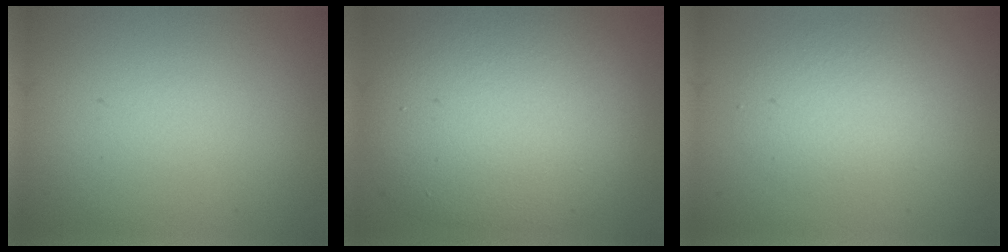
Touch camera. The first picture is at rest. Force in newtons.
{"total": 10.6, "press": 10.6, "slide": 1.0}
{"total": 2.9, "press": 2.9, "slide": 0.2}